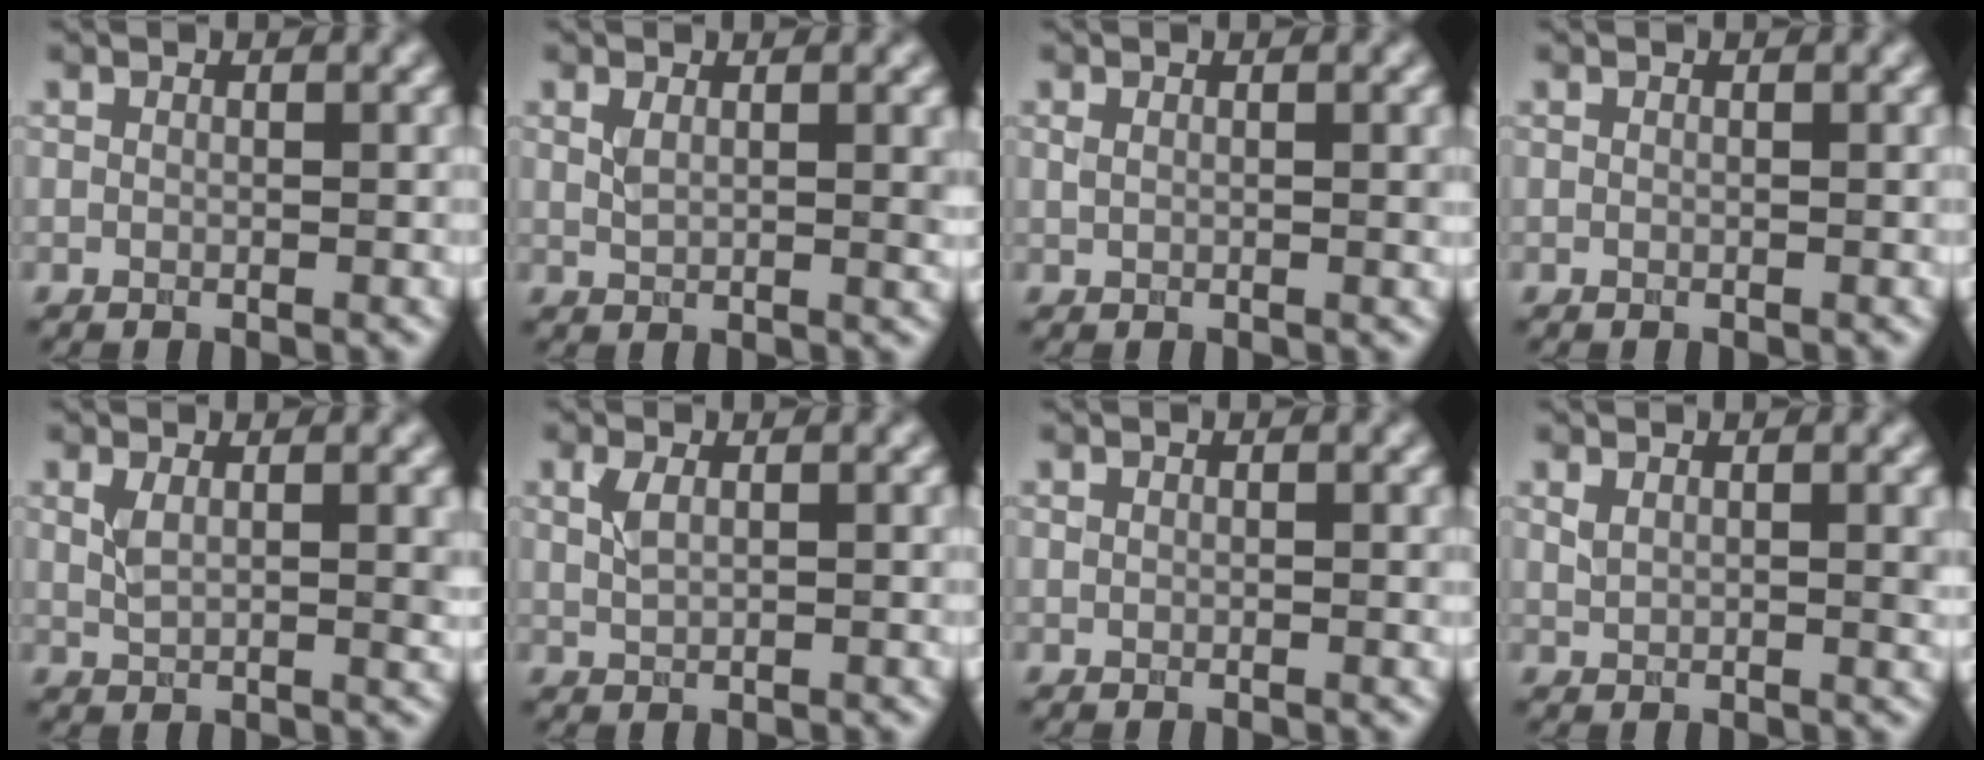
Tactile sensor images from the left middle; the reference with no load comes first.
{"total": 2.4, "force": [0.9, 0.9, 2.1], "torque": [-0.040, -0.002, 0.020]}
{"total": 1.5, "force": [0.5, 0.6, 1.2], "torque": [-0.021, -0.002, 0.011]}
{"total": 0.0}
{"total": 3.1, "force": [1.0, 1.1, 2.7], "torque": [-0.051, -0.004, 0.022]}
{"total": 2.0, "force": [0.8, 0.8, 1.6], "torque": [-0.037, 0.001, 0.018]}
{"total": 0.6, "force": [0.3, 0.4, 0.4], "torque": [-0.007, -0.001, 0.007]}
{"total": 2.4, "force": [1.1, 0.9, 1.9], "torque": [-0.033, -0.001, 0.022]}